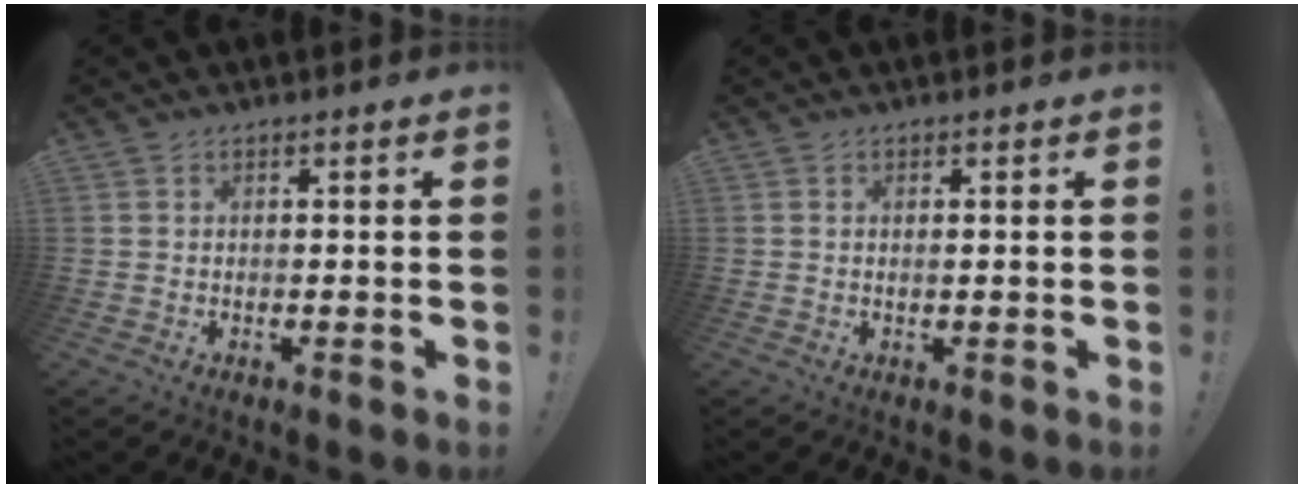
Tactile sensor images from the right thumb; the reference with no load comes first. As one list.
[{"total": 0.7, "force": [0.2, 0.0, 0.7], "torque": [-0.002, -0.005, 0.000]}]